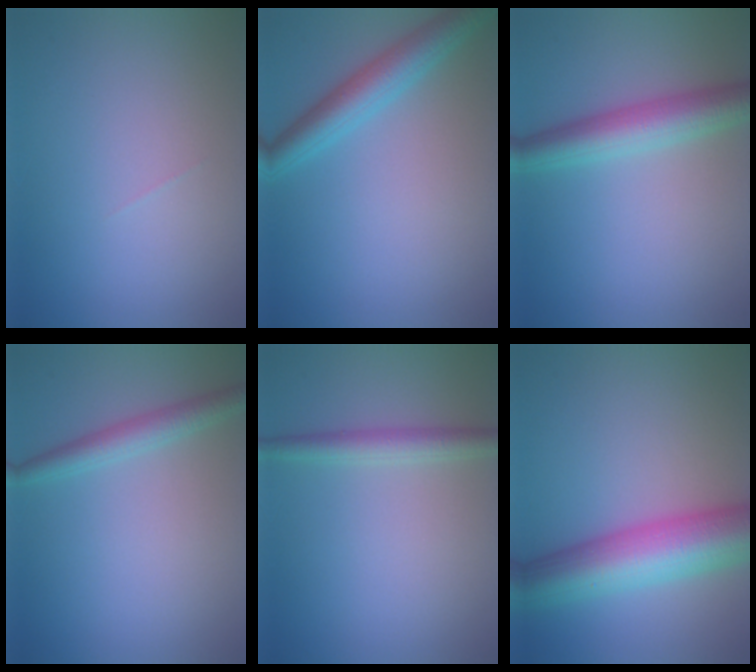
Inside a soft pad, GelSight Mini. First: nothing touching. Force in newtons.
{"total": 4.1, "press": 4.1, "slide": 0.1}
{"total": 4.7, "press": 4.7, "slide": 0.1}
{"total": 2.3, "press": 2.3, "slide": 0.1}
{"total": 2.4, "press": 2.4, "slide": 0.1}
{"total": 9.4, "press": 9.4, "slide": 0.3}